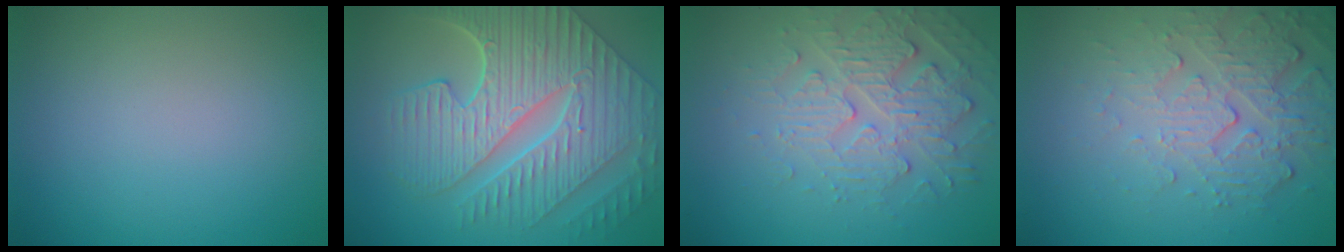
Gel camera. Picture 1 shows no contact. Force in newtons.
{"total": 10.0, "press": 7.1, "slide": 7.0}
{"total": 4.0, "press": 3.6, "slide": 1.8}
{"total": 5.4, "press": 3.7, "slide": 4.0}